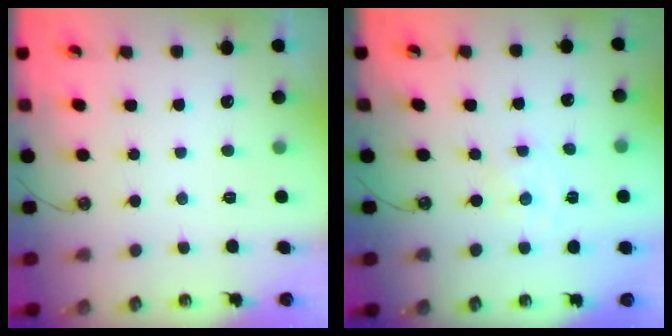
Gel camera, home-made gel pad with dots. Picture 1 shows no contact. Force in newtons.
{"total": 0.0}